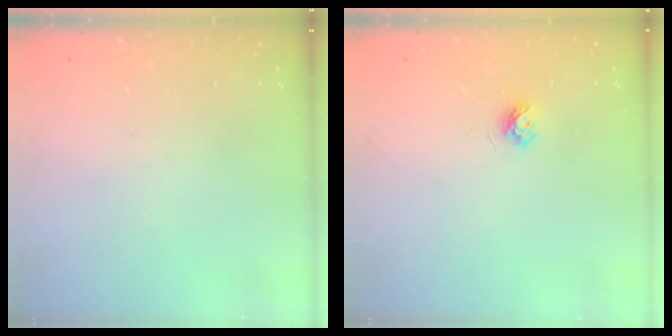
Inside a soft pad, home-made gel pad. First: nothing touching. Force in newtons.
{"total": 4.5, "press": 4.5, "slide": 0.6}